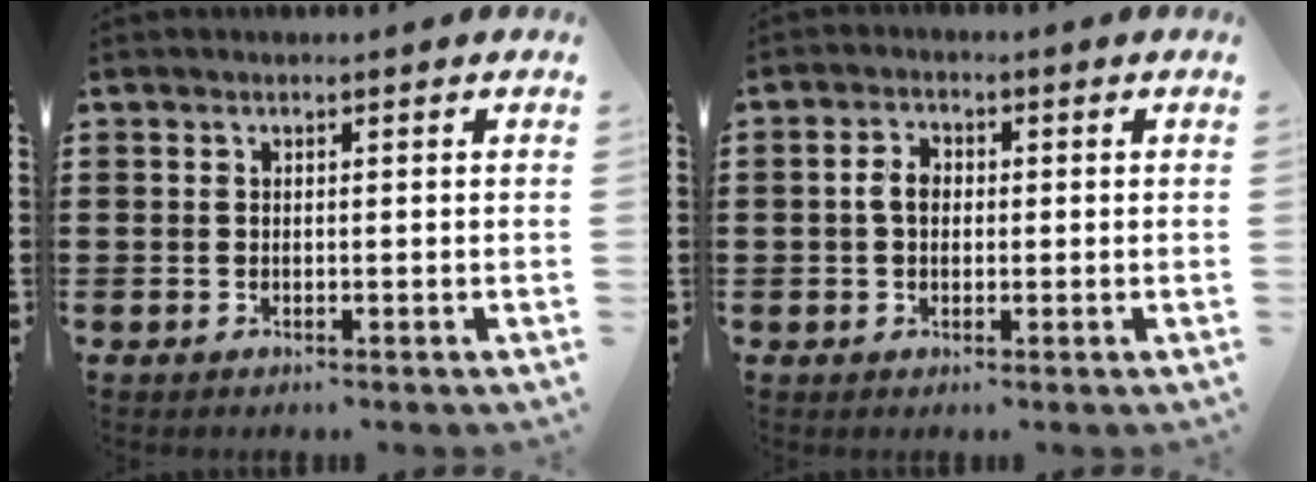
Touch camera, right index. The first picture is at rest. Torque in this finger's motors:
{"motor_torque": [0.36, -0.25, 0.22, 0.05]}